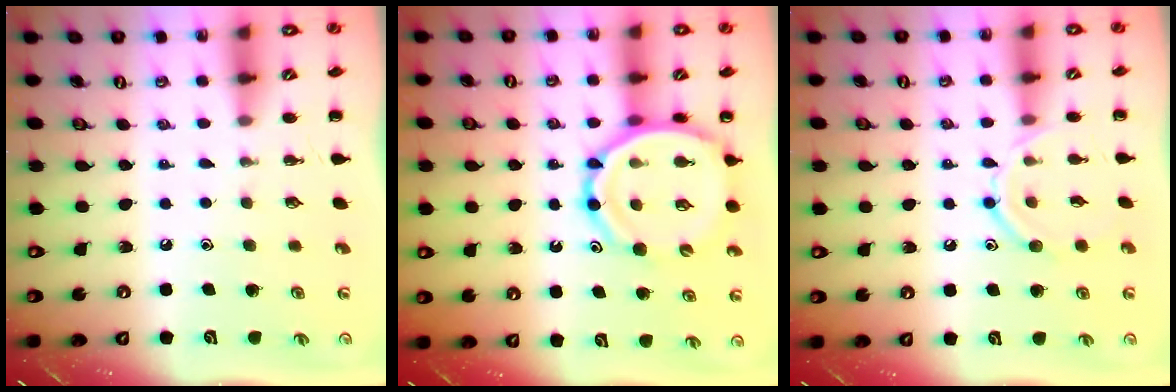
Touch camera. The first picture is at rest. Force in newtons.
{"total": 14.3, "press": 13.8, "slide": 3.8}
{"total": 10.9, "press": 10.9, "slide": 0.8}